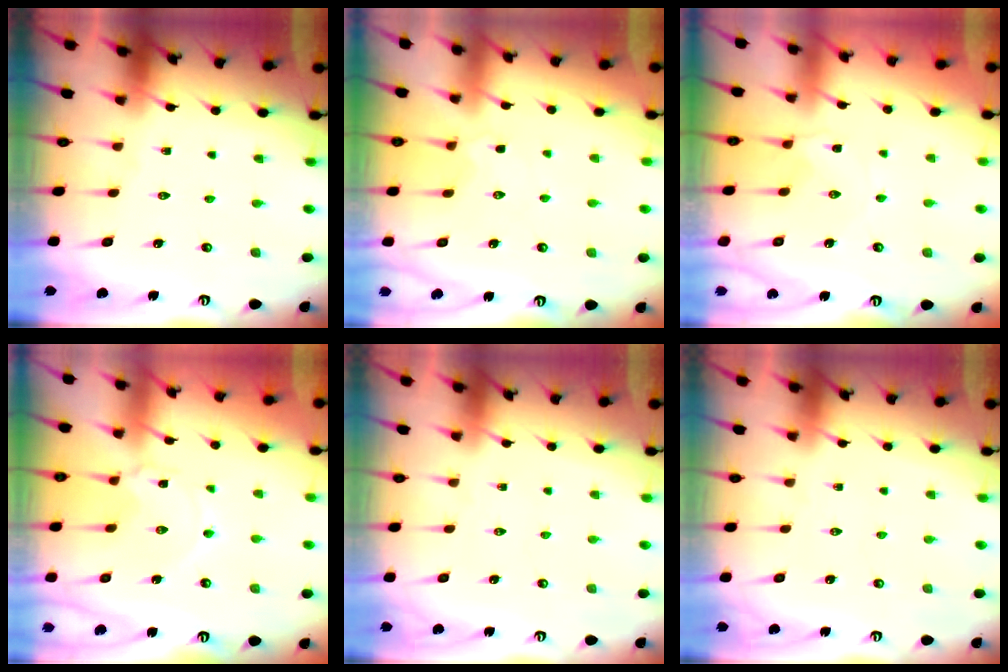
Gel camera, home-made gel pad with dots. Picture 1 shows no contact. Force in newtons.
{"total": 2.7, "press": 2.6, "slide": 0.6}
{"total": 2.8, "press": 2.8, "slide": 0.4}
{"total": 3.7, "press": 3.7, "slide": 0.3}
{"total": 0.0}
{"total": 0.0}